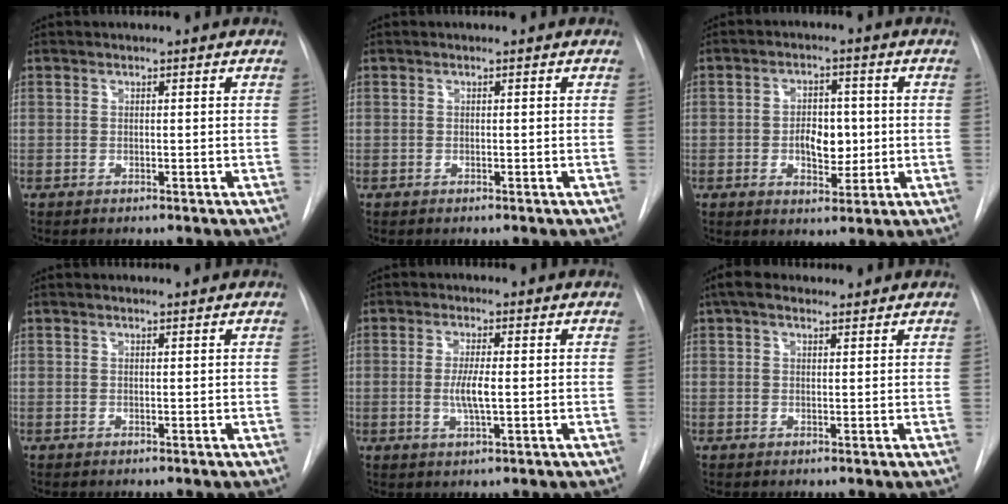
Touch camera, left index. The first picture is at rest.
{"total": 0.0}
{"total": 5.7, "force": [-0.4, 3.5, 4.6], "torque": [-0.069, 0.004, -0.001]}
{"total": 0.8, "force": [0.8, 0.0, 0.2], "torque": [-0.008, 0.010, 0.015]}
{"total": 3.9, "force": [-0.3, 0.6, 3.9], "torque": [-0.079, -0.008, -0.005]}
{"total": 5.1, "force": [3.9, 2.0, 2.5], "torque": [-0.047, 0.034, 0.067]}